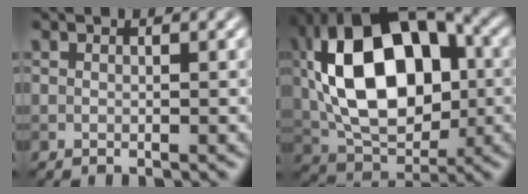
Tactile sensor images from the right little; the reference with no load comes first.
{"total": 14.3, "force": [1.2, 8.6, 11.3], "torque": [-0.208, 0.014, 0.017]}